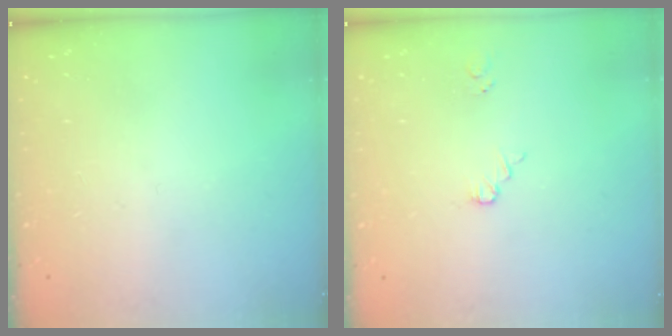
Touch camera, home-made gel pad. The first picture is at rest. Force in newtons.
{"total": 1.7, "press": 1.7, "slide": 0.3}